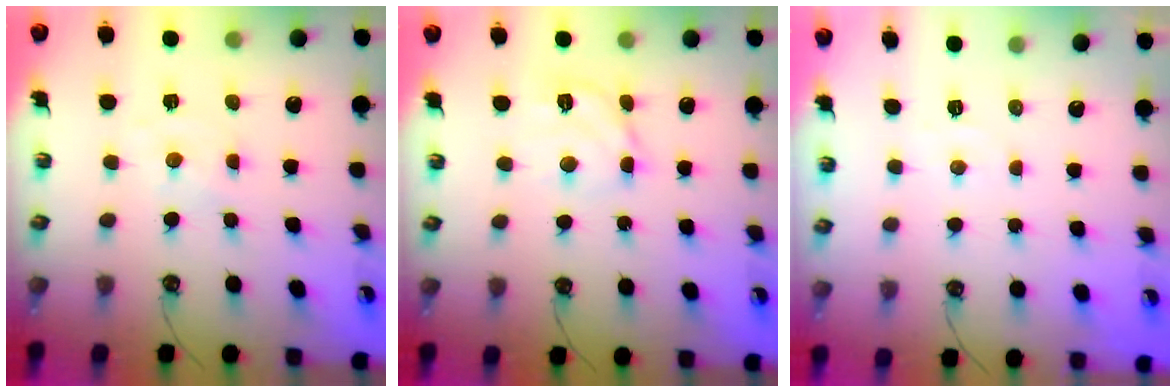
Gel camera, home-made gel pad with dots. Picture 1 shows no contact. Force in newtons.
{"total": 11.8, "press": 11.7, "slide": 1.6}
{"total": 3.3, "press": 3.3, "slide": 0.6}